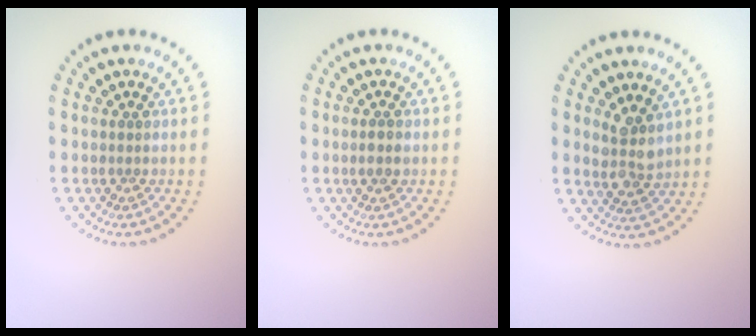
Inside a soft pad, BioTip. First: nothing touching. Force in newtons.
{"total": 1.2, "press": 1.2, "slide": 0.3}
{"total": 3.0, "press": 2.7, "slide": 1.2}